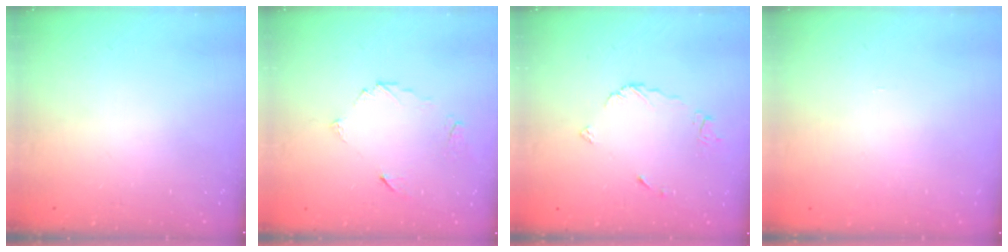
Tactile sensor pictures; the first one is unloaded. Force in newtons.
{"total": 4.9, "press": 4.8, "slide": 0.6}
{"total": 5.3, "press": 5.3, "slide": 0.2}
{"total": 0.5, "press": 0.5, "slide": 0.2}